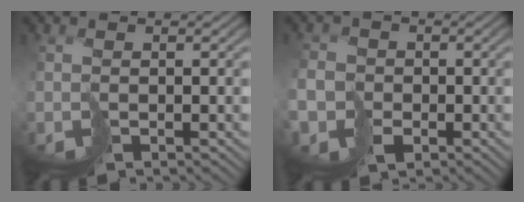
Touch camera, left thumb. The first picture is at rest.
{"total": 5.6, "force": [-2.4, 4.7, 1.9], "torque": [-0.051, -0.022, -0.060]}